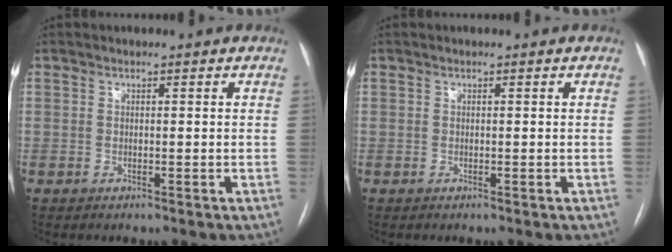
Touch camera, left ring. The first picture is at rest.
{"total": 0.0}